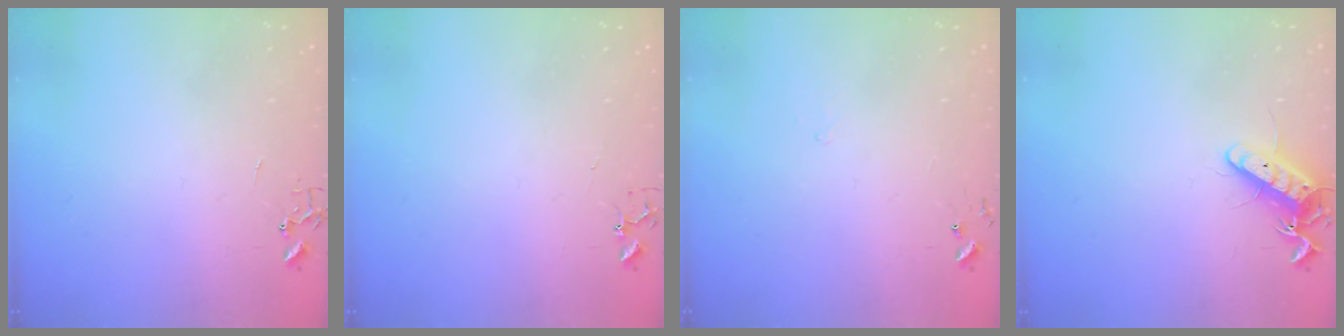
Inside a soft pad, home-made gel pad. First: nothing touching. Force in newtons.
{"total": 4.2, "press": 4.2, "slide": 0.6}
{"total": 5.4, "press": 5.4, "slide": 0.6}
{"total": 12.0, "press": 11.9, "slide": 1.2}